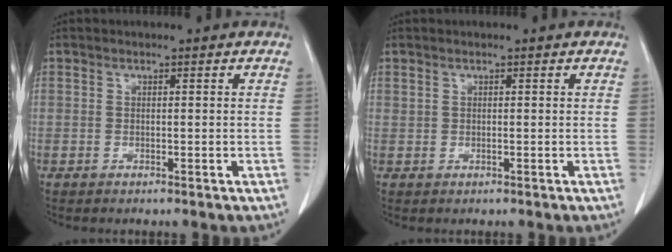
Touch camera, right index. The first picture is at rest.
{"total": 0.0}